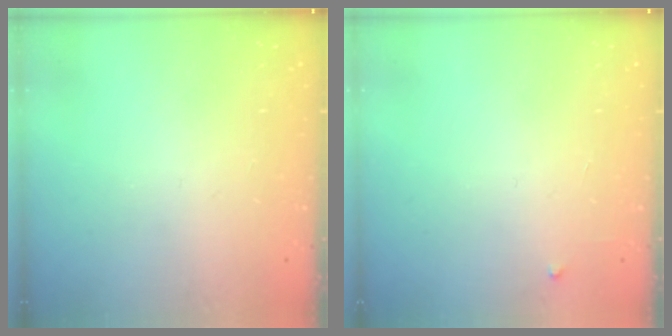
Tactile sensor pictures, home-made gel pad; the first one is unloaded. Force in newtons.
{"total": 2.3, "press": 2.3, "slide": 0.3}